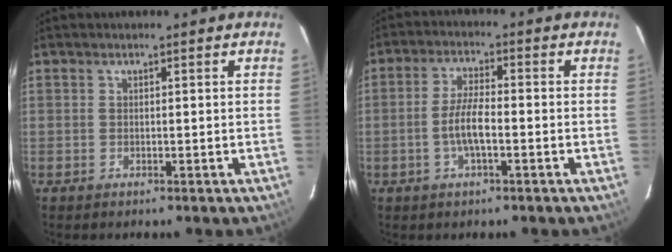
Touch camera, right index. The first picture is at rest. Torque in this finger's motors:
{"motor_torque": [0.91, -0.35, 0.41, 0.13]}